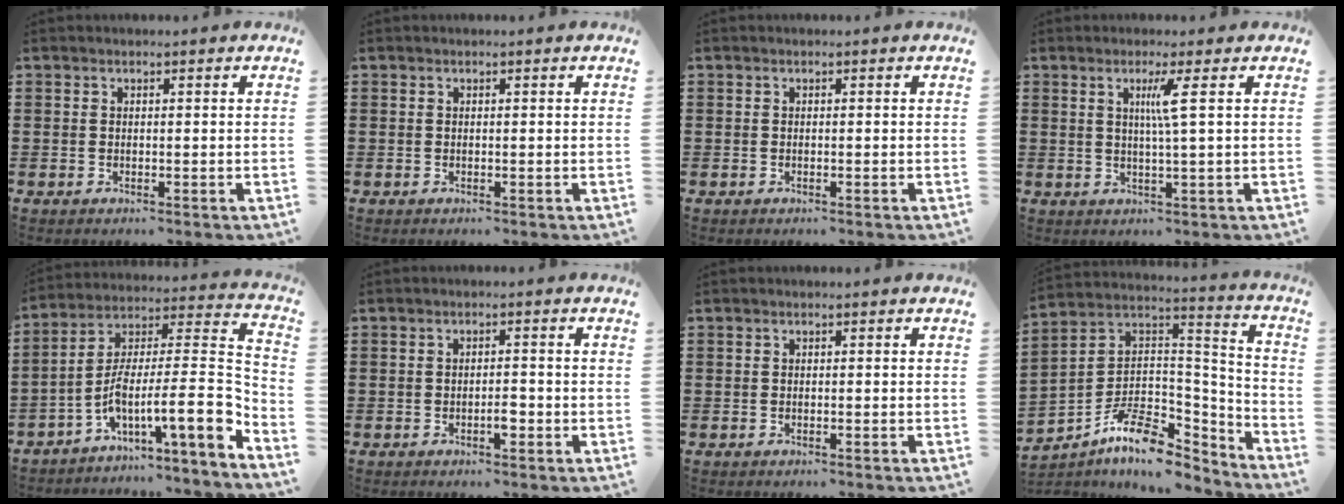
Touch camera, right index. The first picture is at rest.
{"total": 0.0}
{"total": 0.0}
{"total": 3.5, "force": [0.8, -1.0, 3.3], "torque": [-0.065, -0.008, 0.009]}
{"total": 11.1, "force": [-4.2, 1.7, 10.1], "torque": [-0.186, -0.046, -0.087]}
{"total": 2.3, "force": [-0.9, 0.7, 2.0], "torque": [-0.037, 0.001, -0.016]}
{"total": 0.0}
{"total": 10.1, "force": [-7.0, 4.6, 5.6], "torque": [-0.111, 0.013, -0.133]}